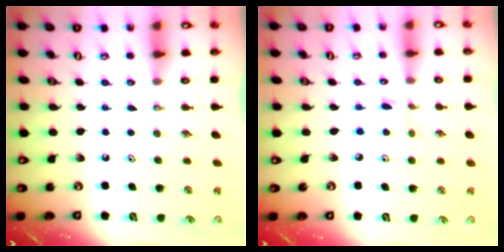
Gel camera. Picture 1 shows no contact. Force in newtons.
{"total": 2.1, "press": 2.1, "slide": 0.2}